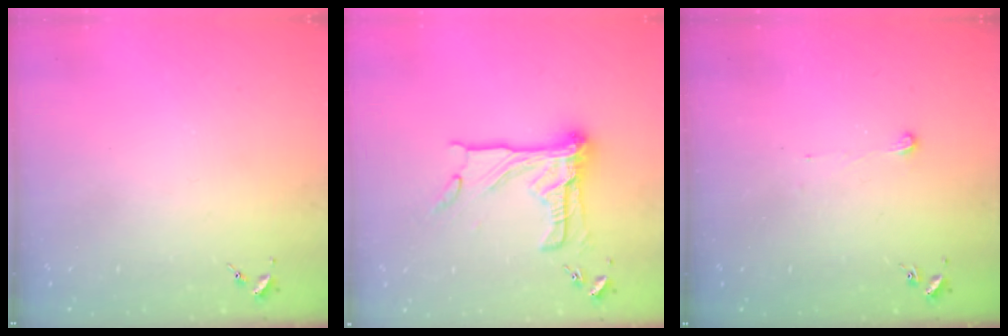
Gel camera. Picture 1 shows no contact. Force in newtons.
{"total": 19.0, "press": 18.9, "slide": 1.4}
{"total": 3.6, "press": 3.6, "slide": 0.3}